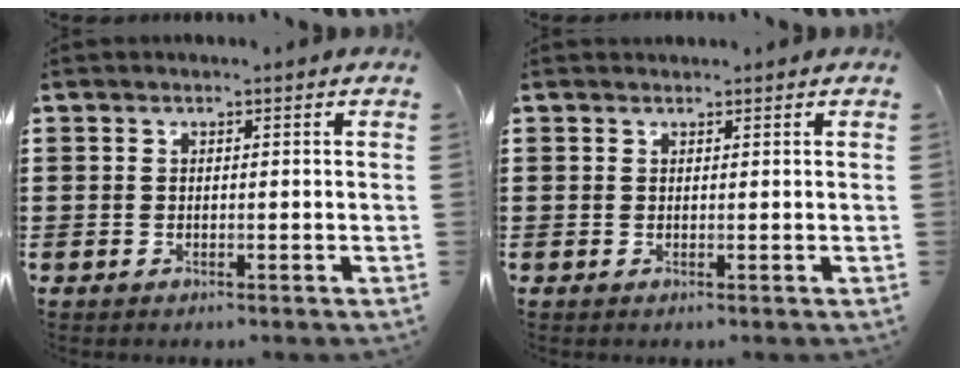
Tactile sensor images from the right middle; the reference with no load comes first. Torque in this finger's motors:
{"motor_torque": [-0.02, -0.16, -0.04, -0.01]}